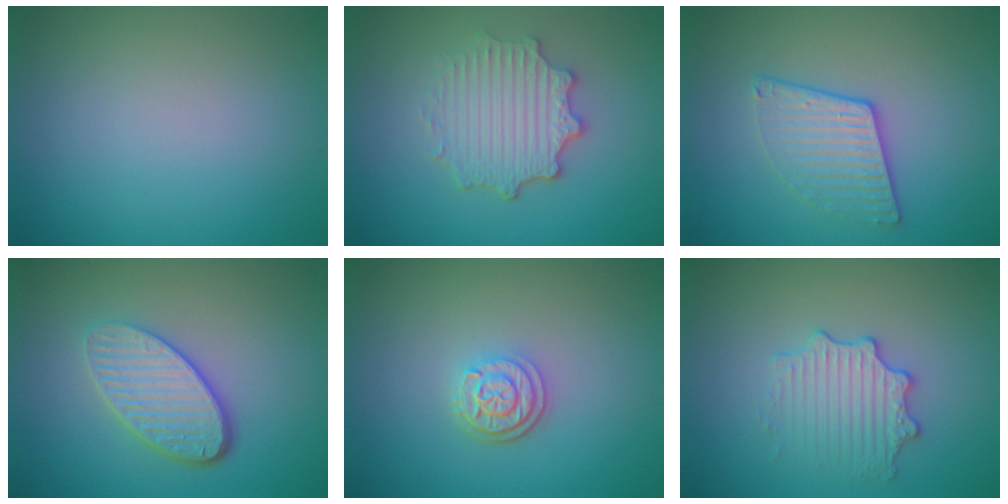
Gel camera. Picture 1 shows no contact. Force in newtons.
{"total": 4.5, "press": 3.7, "slide": 2.4}
{"total": 3.2, "press": 2.8, "slide": 1.6}
{"total": 4.8, "press": 3.6, "slide": 3.3}
{"total": 3.0, "press": 2.5, "slide": 1.6}
{"total": 2.9, "press": 2.8, "slide": 0.7}